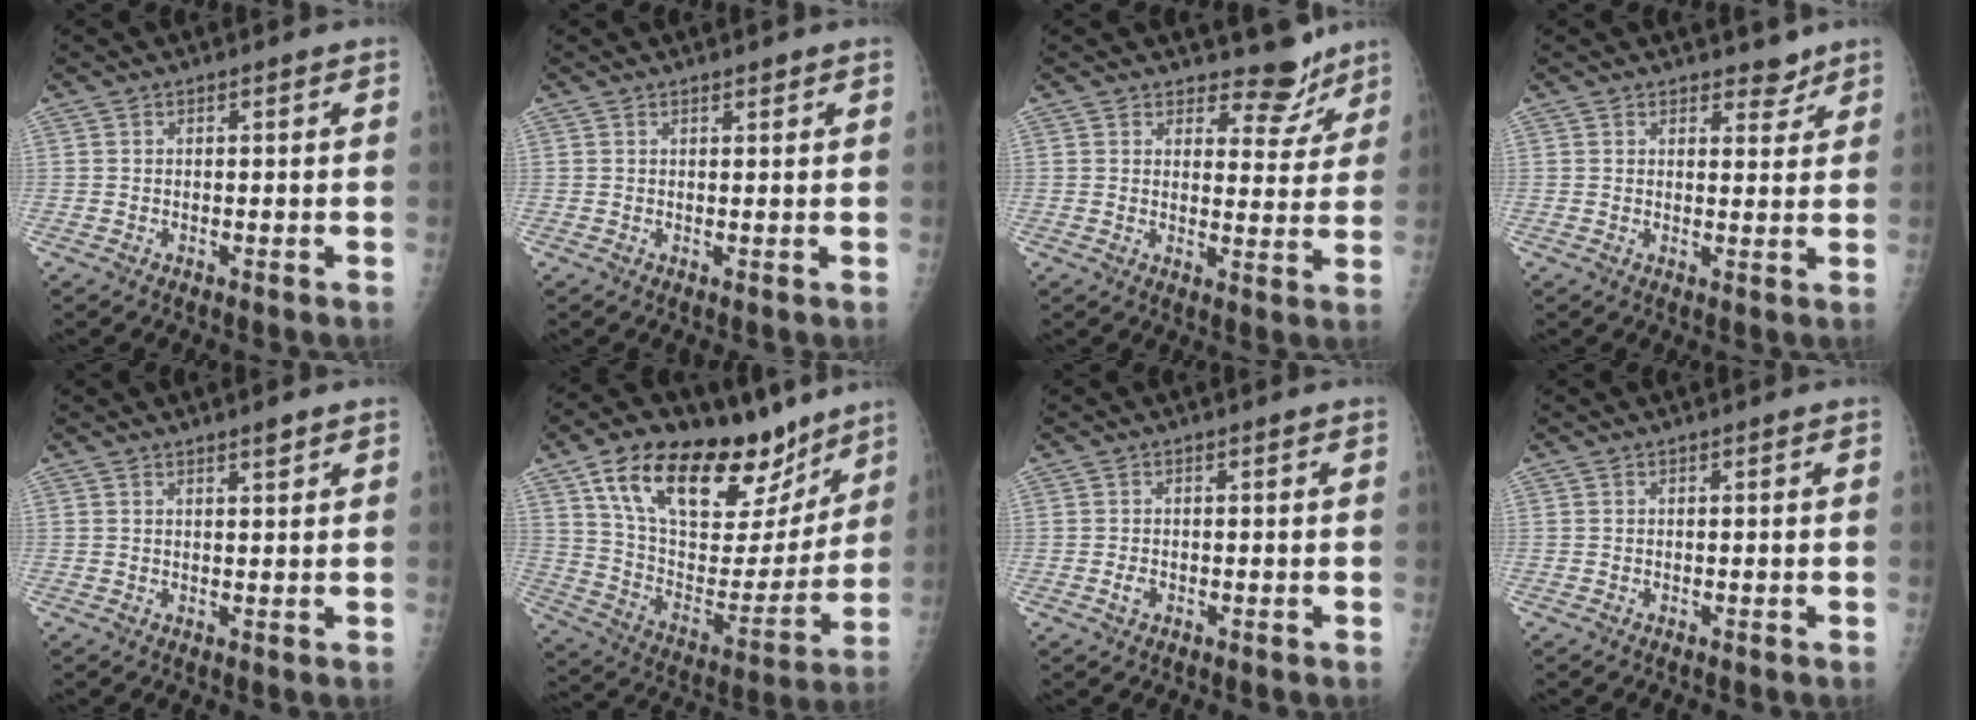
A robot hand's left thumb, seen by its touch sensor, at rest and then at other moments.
{"total": 1.0, "force": [0.8, 0.3, 0.5], "torque": [-0.006, -0.006, 0.013]}
{"total": 6.9, "force": [6.0, 3.2, 1.1], "torque": [0.016, -0.052, 0.077]}
{"total": 3.3, "force": [2.7, 1.6, 1.0], "torque": [0.008, -0.019, 0.038]}
{"total": 1.9, "force": [1.4, 0.3, 1.2], "torque": [-0.015, -0.010, 0.023]}
{"total": 29.5, "force": [17.9, 14.0, 18.9], "torque": [-0.258, -0.035, 0.293]}
{"total": 1.2, "force": [-0.3, 0.9, 0.8], "torque": [-0.014, -0.001, -0.005]}
{"total": 0.0}